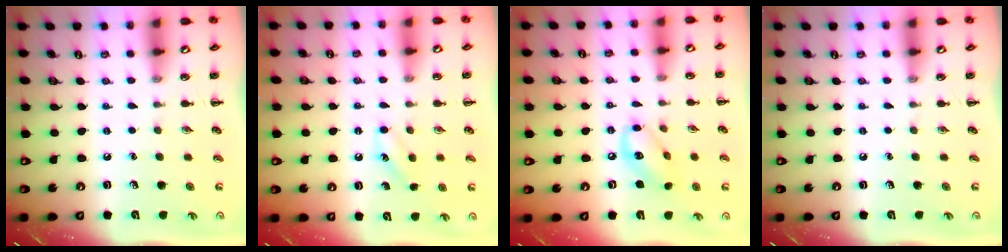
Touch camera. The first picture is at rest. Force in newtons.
{"total": 6.2, "press": 6.0, "slide": 1.7}
{"total": 9.4, "press": 9.2, "slide": 1.8}
{"total": 0.0}